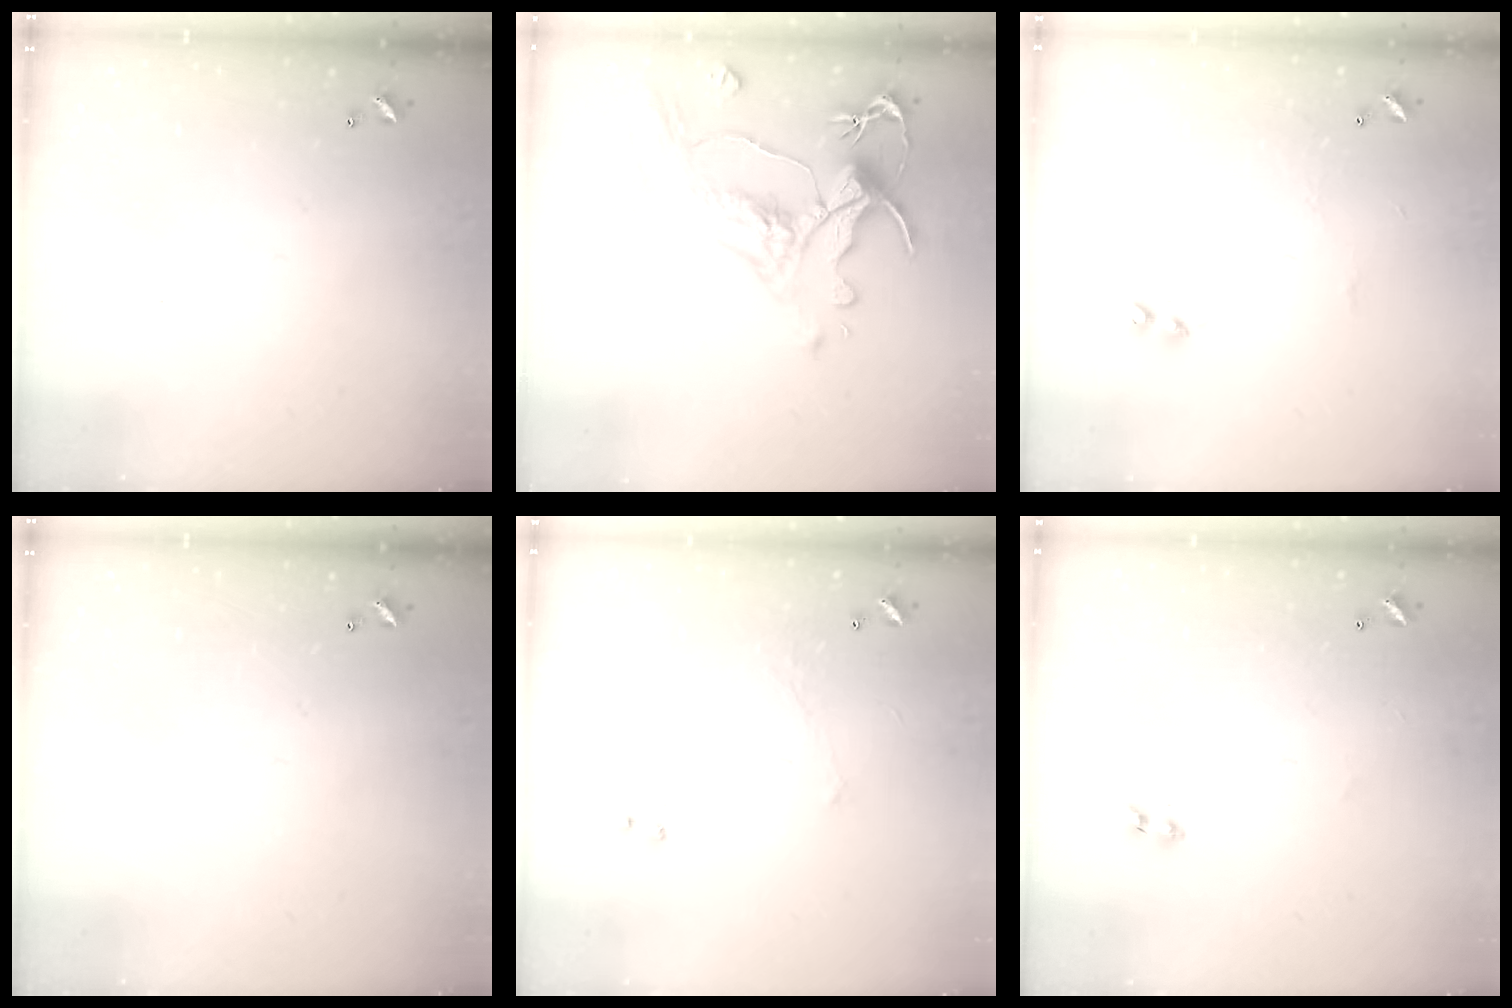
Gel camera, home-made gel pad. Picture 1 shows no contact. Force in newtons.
{"total": 1.5, "press": 0.3, "slide": 1.5}
{"total": 2.1, "press": 2.0, "slide": 0.5}
{"total": 0.0}
{"total": 0.9, "press": 0.7, "slide": 0.7}
{"total": 1.1, "press": 0.9, "slide": 0.6}